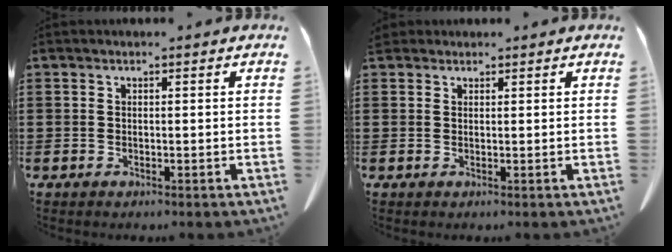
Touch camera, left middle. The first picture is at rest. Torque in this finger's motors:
{"motor_torque": [0.43, -0.27, 0.14, 0.07]}